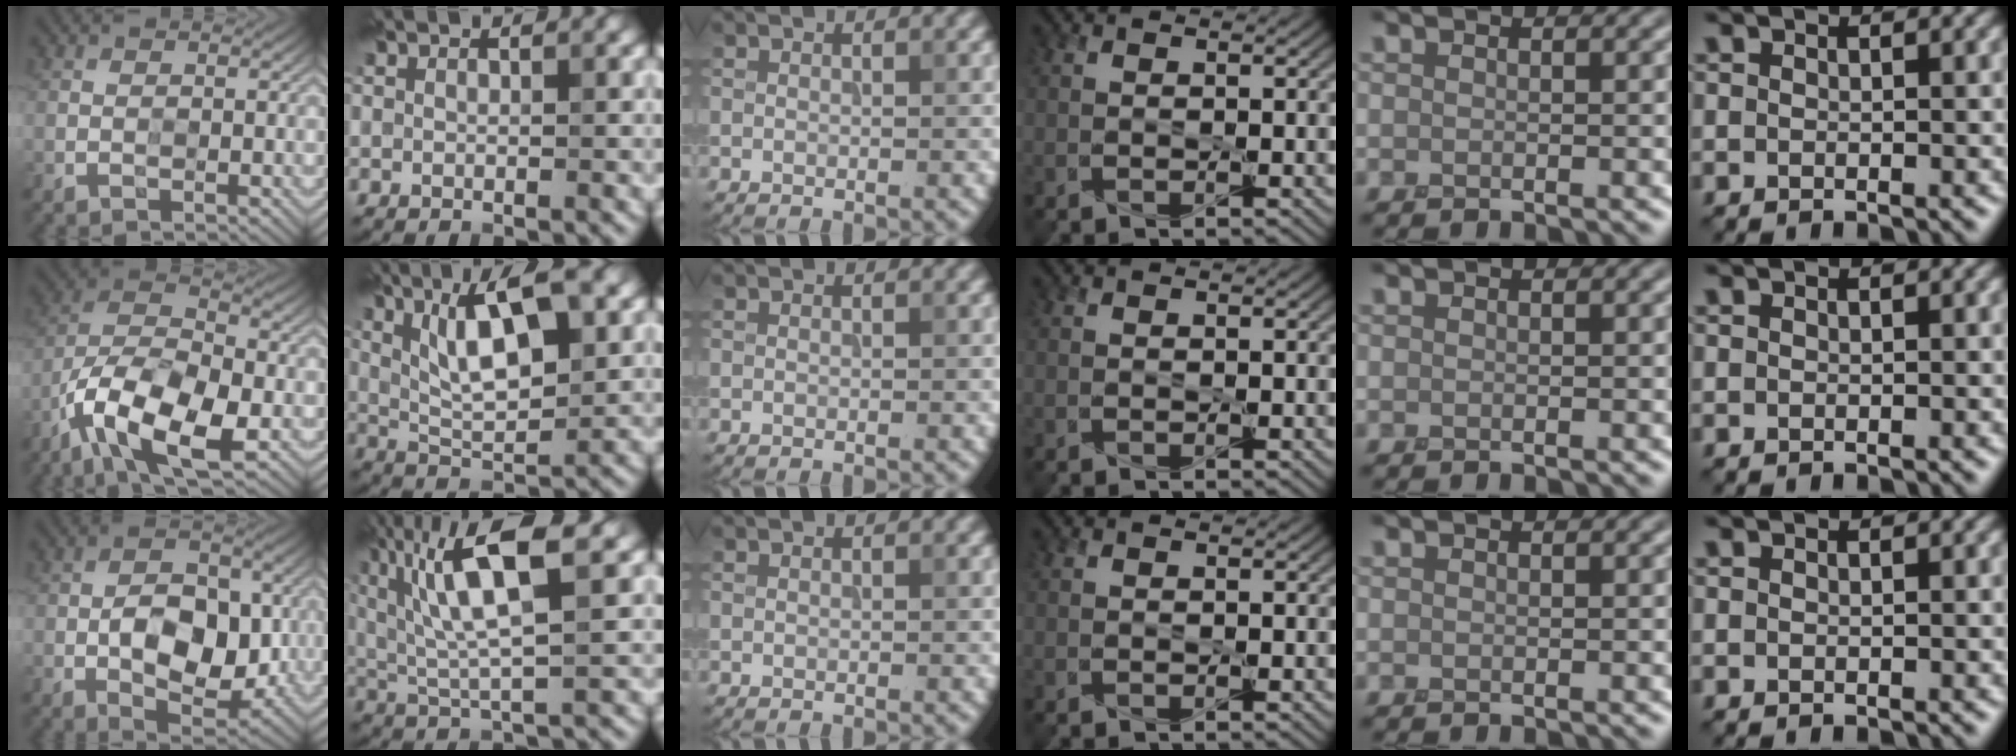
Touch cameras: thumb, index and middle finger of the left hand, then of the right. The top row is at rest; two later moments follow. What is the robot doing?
{"motion": "peel", "object": "sticker"}